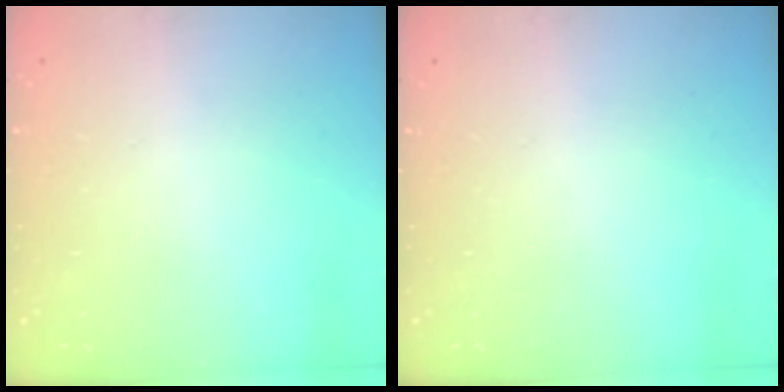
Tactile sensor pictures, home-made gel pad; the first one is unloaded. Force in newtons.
{"total": 0.0}